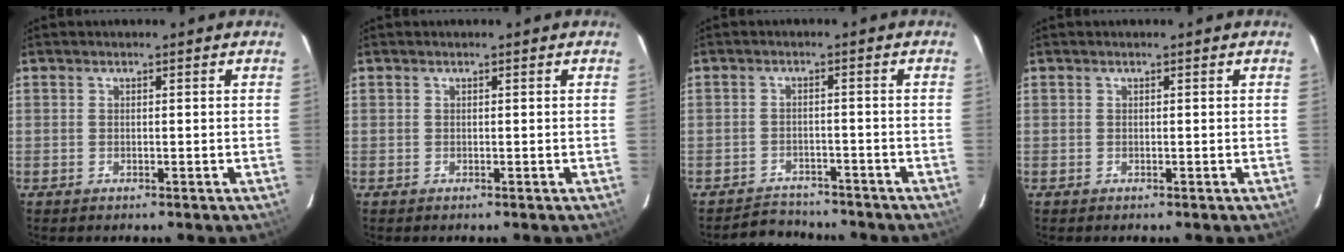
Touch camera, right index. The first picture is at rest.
{"total": 0.0}
{"total": 6.1, "force": [-5.8, 2.1, 0.4], "torque": [-0.025, 0.007, -0.085]}
{"total": 0.0}